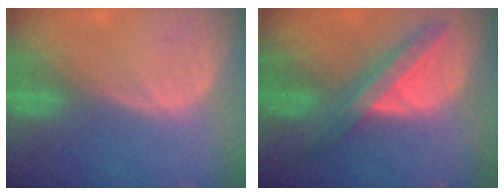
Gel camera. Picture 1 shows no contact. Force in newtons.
{"total": 7.8, "press": 7.2, "slide": 3.0}